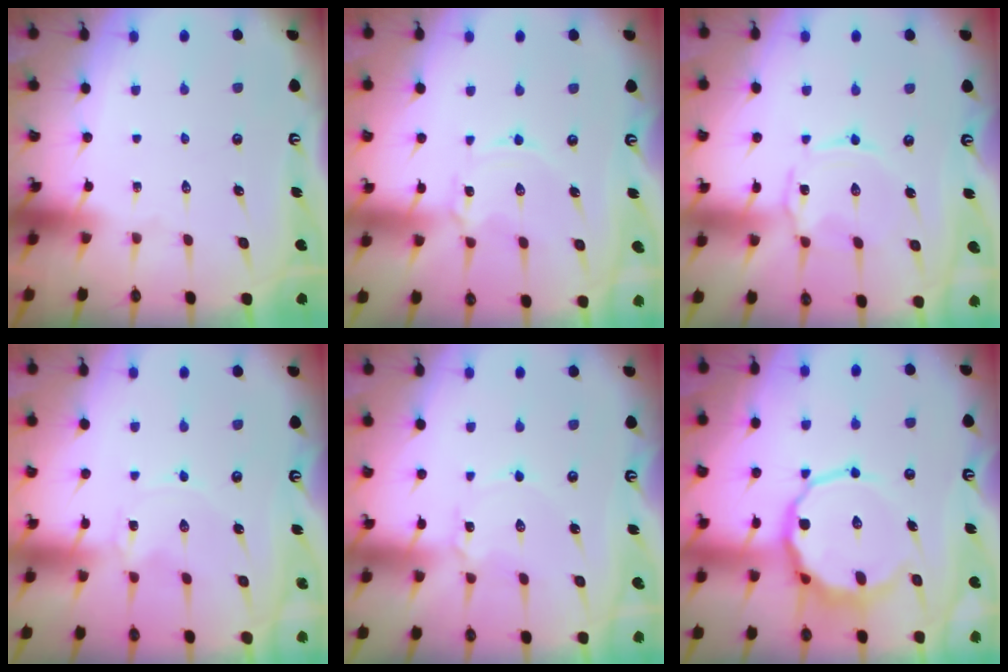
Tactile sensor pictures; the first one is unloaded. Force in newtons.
{"total": 1.4, "press": 1.4, "slide": 0.2}
{"total": 1.7, "press": 1.7, "slide": 0.4}
{"total": 0.0}
{"total": 2.7, "press": 2.7, "slide": 0.2}
{"total": 11.5, "press": 11.2, "slide": 2.5}